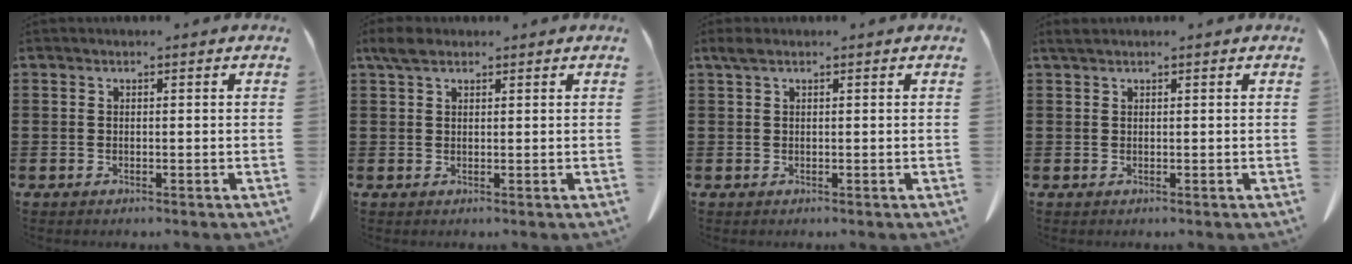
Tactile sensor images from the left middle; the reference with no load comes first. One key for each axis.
{"total": 2.8, "fx": 1.8, "fy": 1.3, "fz": 1.6, "tx": -0.038, "ty": 0.008, "tz": 0.035}
{"total": 1.2, "fx": 0.6, "fy": 0.4, "fz": 1.0, "tx": -0.021, "ty": 0.003, "tz": 0.010}
{"total": 0.8, "fx": 0.6, "fy": 0.1, "fz": 0.4, "tx": -0.011, "ty": 0.002, "tz": 0.012}